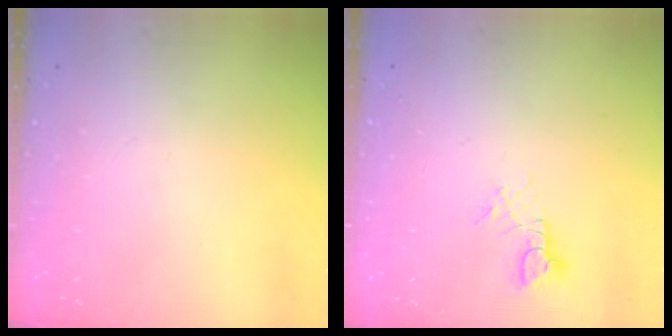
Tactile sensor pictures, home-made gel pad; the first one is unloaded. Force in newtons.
{"total": 3.4, "press": 3.4, "slide": 0.3}